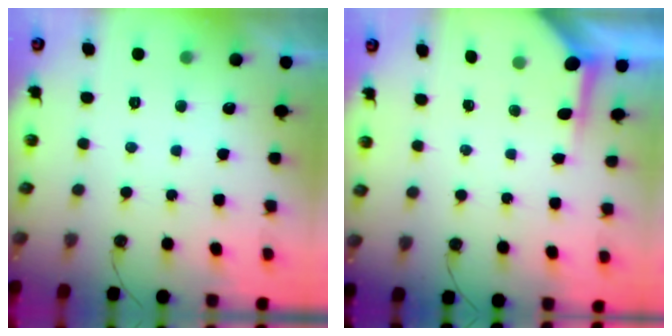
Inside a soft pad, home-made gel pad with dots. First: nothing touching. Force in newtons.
{"total": 3.9, "press": 3.9, "slide": 0.3}